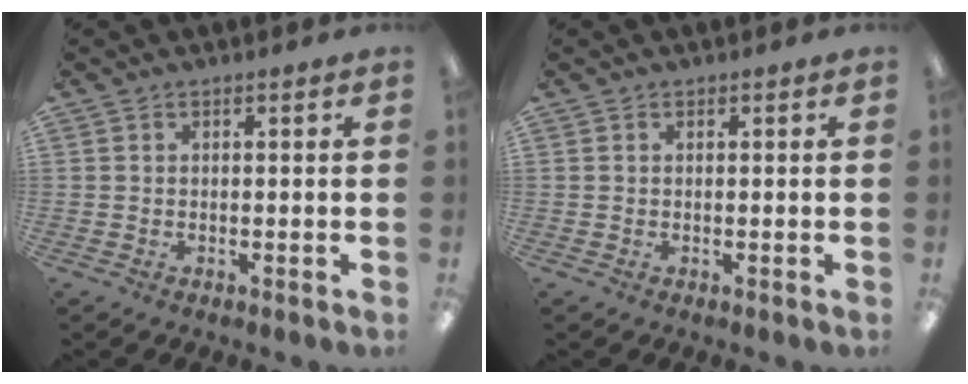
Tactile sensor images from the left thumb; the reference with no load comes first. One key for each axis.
{"total": 0.0}